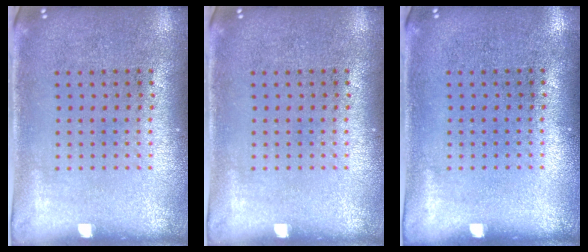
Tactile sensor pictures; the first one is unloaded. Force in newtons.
{"total": 0.0}
{"total": 0.0}